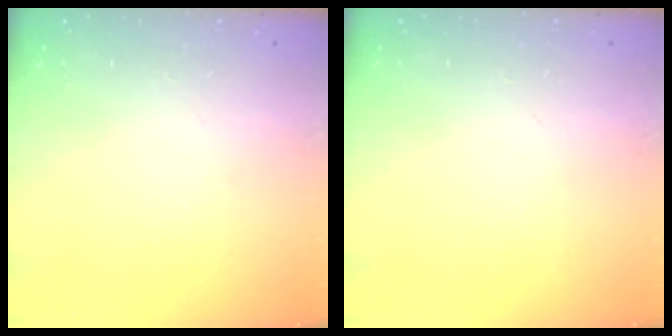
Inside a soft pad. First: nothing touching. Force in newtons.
{"total": 0.0}